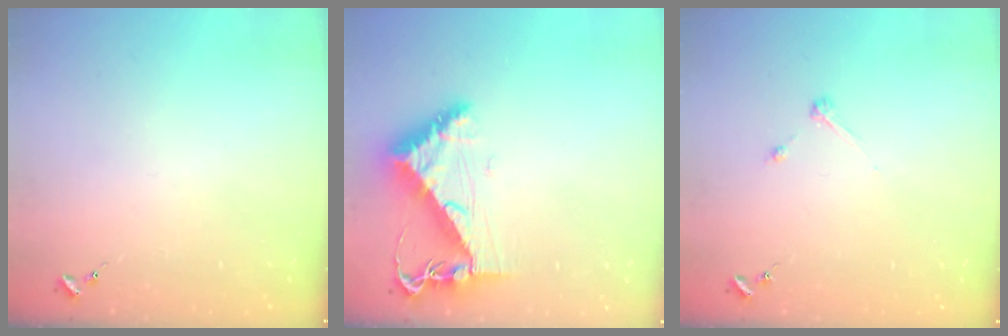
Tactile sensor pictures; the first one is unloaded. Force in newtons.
{"total": 8.3, "press": 8.2, "slide": 1.0}
{"total": 3.2, "press": 3.2, "slide": 0.4}